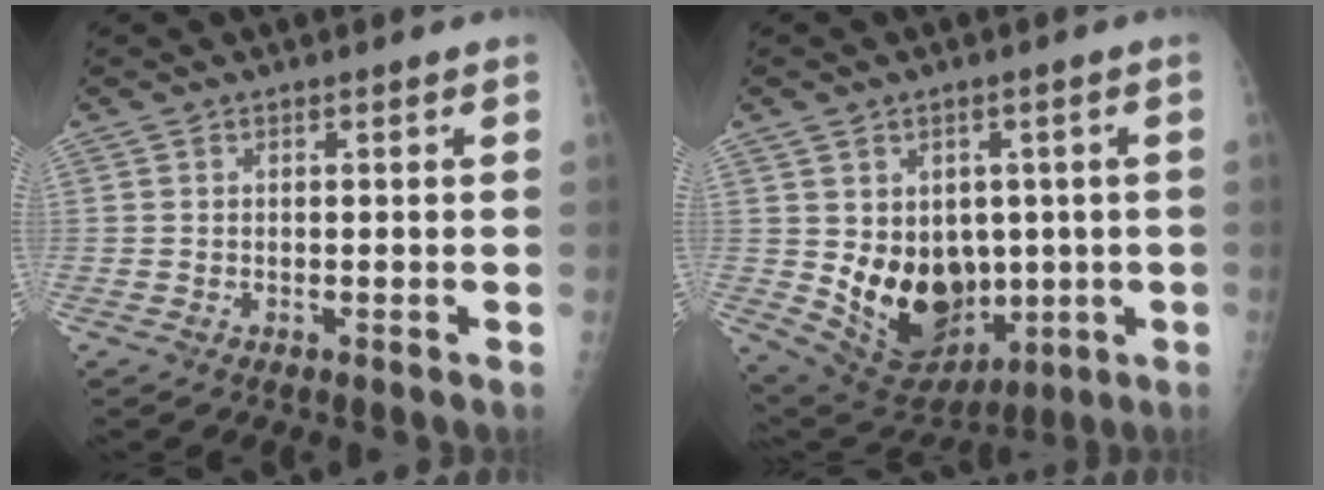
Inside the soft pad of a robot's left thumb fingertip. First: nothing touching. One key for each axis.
{"total": 15.0, "fx": -0.4, "fy": 11.3, "fz": 9.8, "tx": -0.108, "ty": -0.016, "tz": 0.031}